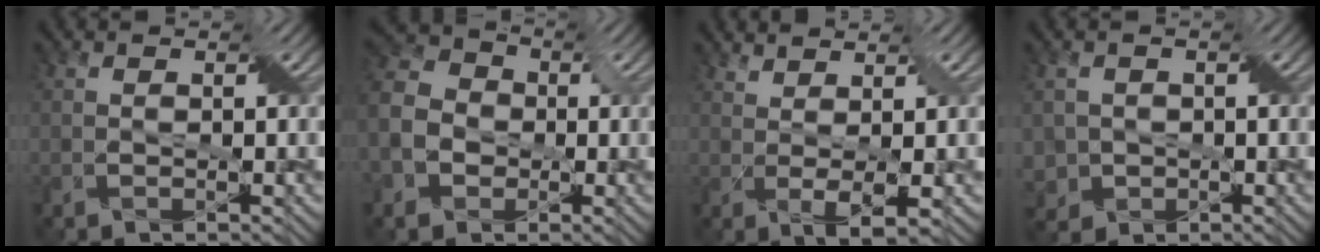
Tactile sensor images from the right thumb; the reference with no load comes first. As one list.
[{"total": 8.1, "force": [-2.3, 6.7, 4.0], "torque": [-0.124, -0.017, -0.061]}, {"total": 3.1, "force": [1.3, 0.3, 2.8], "torque": [-0.062, 0.000, 0.027]}, {"total": 3.6, "force": [-0.7, 3.4, 0.7], "torque": [-0.026, -0.001, -0.020]}]